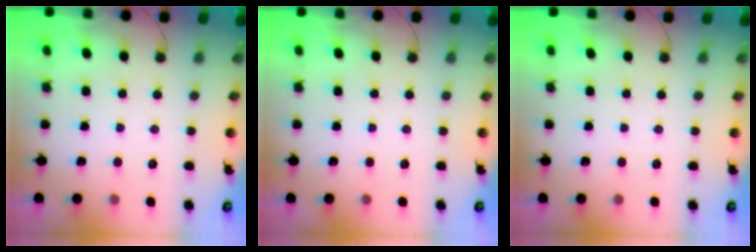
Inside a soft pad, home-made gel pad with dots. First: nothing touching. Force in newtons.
{"total": 0.0}
{"total": 0.0}